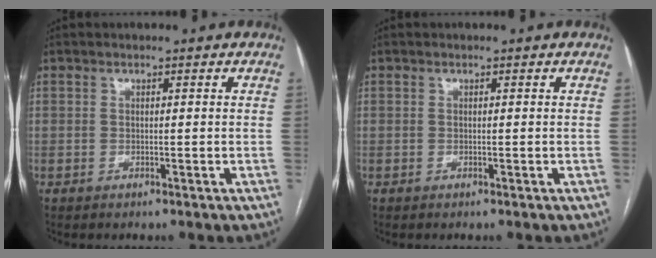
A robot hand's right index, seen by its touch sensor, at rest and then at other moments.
{"total": 0.0}